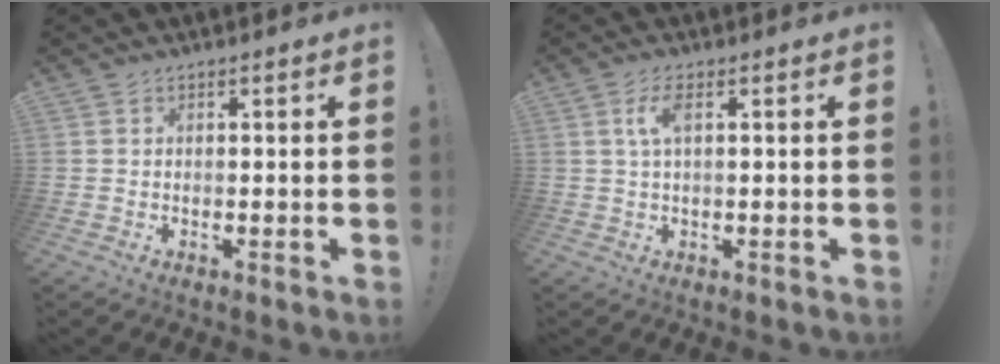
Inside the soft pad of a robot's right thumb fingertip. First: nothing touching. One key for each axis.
{"total": 4.6, "fx": 1.3, "fy": 1.3, "fz": 4.2, "tx": -0.076, "ty": 0.002, "tz": 0.020}